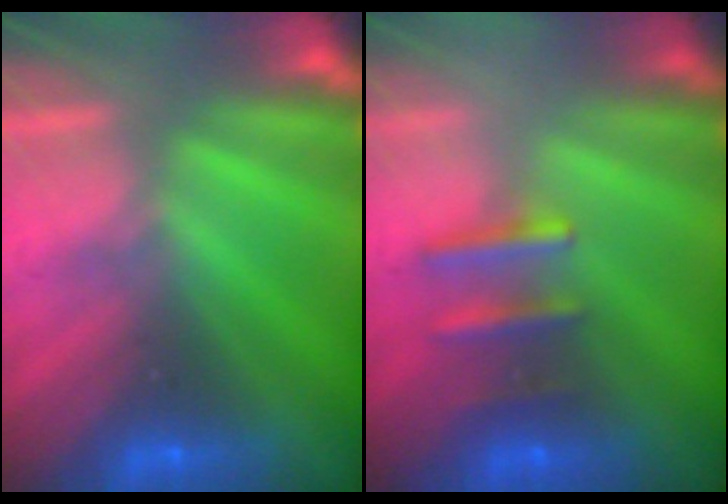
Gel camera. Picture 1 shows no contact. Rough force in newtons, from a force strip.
{"total": 2.5}